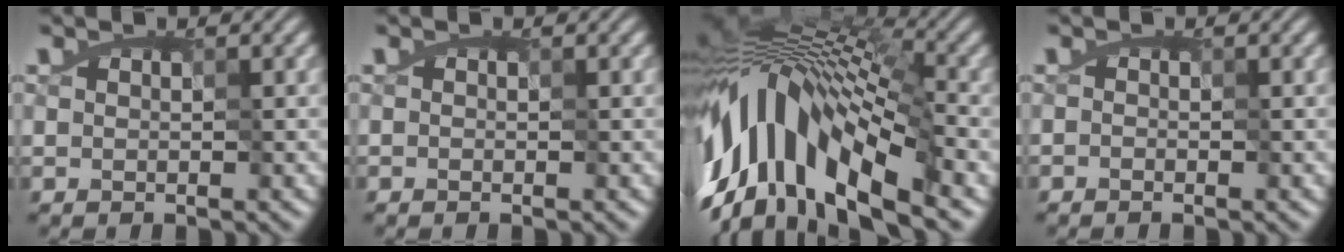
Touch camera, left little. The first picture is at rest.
{"total": 0.0}
{"total": 13.9, "force": [-5.0, 7.1, 10.8], "torque": [-0.199, 0.018, -0.098]}
{"total": 0.5, "force": [-0.5, 0.0, 0.0], "torque": [0.002, -0.006, -0.006]}